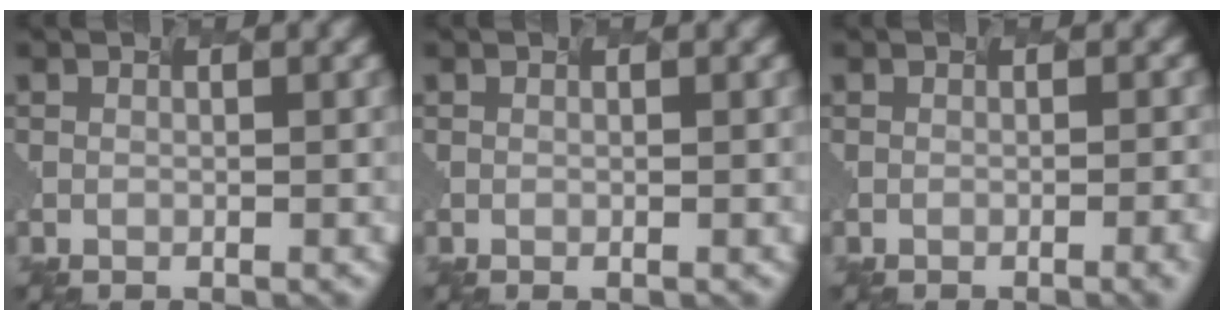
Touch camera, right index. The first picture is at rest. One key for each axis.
{"total": 0.0}
{"total": 3.8, "fx": -0.5, "fy": 1.5, "fz": 3.5, "tx": -0.012, "ty": 0.009, "tz": -0.004}